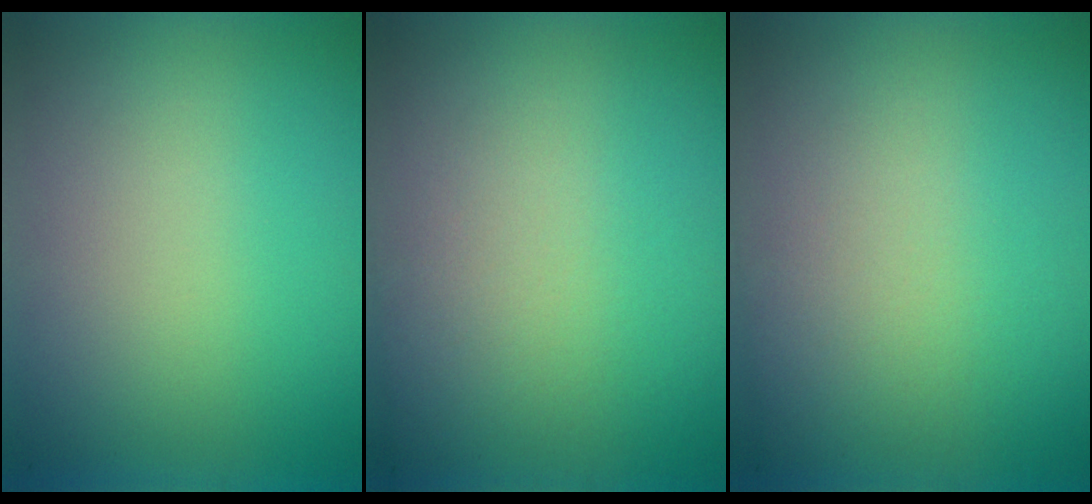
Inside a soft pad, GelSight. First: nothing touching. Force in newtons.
{"total": 3.1}
{"total": 2.4}